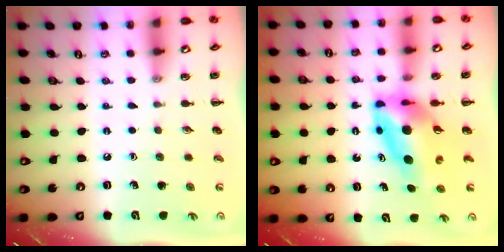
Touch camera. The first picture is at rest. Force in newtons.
{"total": 9.6, "press": 9.1, "slide": 3.0}